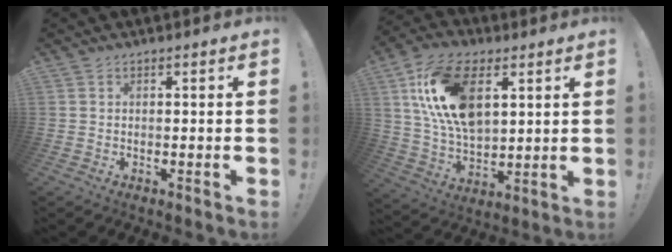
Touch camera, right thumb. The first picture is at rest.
{"total": 19.1, "force": [6.9, 11.3, 13.7], "torque": [-0.270, -0.017, 0.122]}